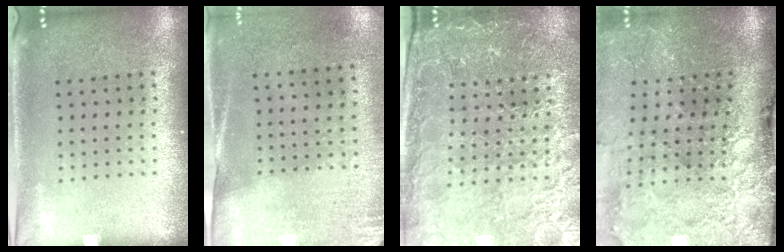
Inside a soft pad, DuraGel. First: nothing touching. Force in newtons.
{"total": 2.6, "press": 2.2, "slide": 1.3}
{"total": 4.0, "press": 3.8, "slide": 0.9}
{"total": 5.1, "press": 3.8, "slide": 3.3}